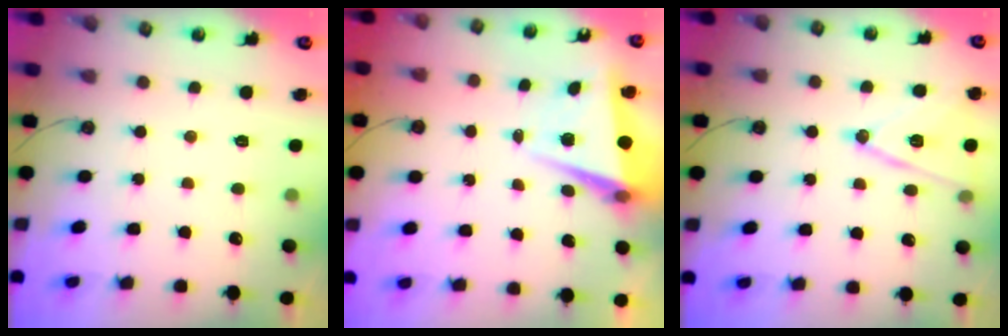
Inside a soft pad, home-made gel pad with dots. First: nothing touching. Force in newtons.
{"total": 6.4, "press": 6.1, "slide": 1.8}
{"total": 14.7, "press": 14.3, "slide": 3.4}